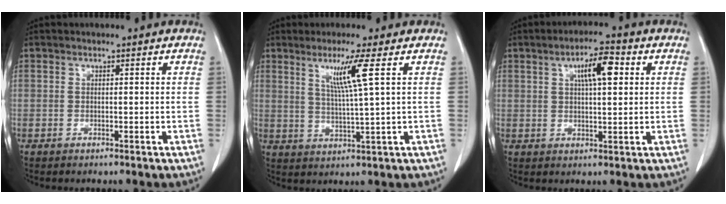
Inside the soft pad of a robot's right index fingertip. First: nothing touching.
{"total": 6.1, "force": [2.5, -1.5, 5.4], "torque": [-0.104, -0.012, 0.051]}
{"total": 6.6, "force": [2.2, 1.5, 6.0], "torque": [-0.102, 0.011, 0.035]}